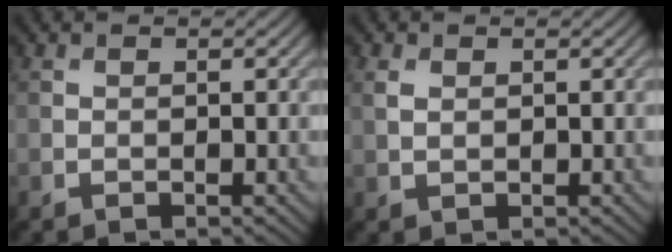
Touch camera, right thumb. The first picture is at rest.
{"total": 1.5, "force": [0.6, 1.0, 1.0], "torque": [-0.028, 0.000, 0.013]}